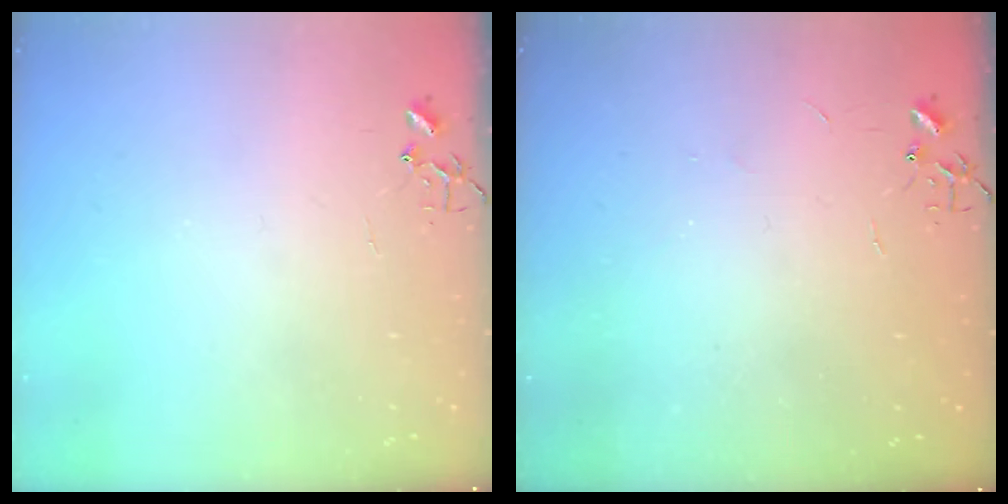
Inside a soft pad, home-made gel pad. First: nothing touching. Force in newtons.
{"total": 1.9, "press": 1.9, "slide": 0.3}